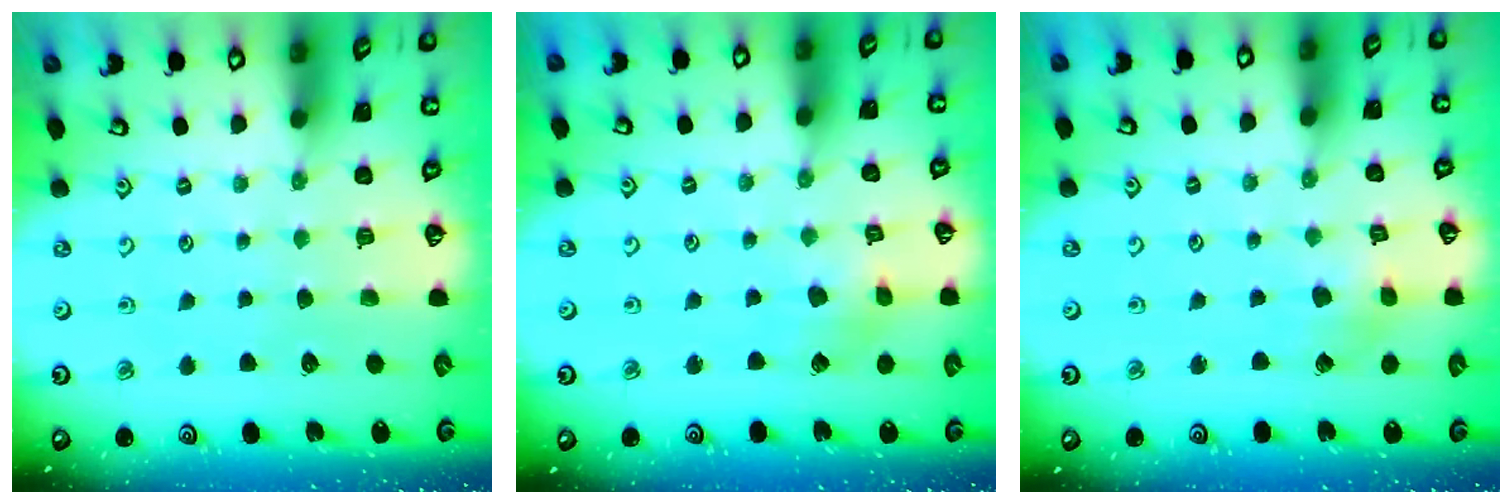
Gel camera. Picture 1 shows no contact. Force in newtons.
{"total": 3.8, "press": 3.8, "slide": 0.4}
{"total": 3.6, "press": 3.6, "slide": 0.6}